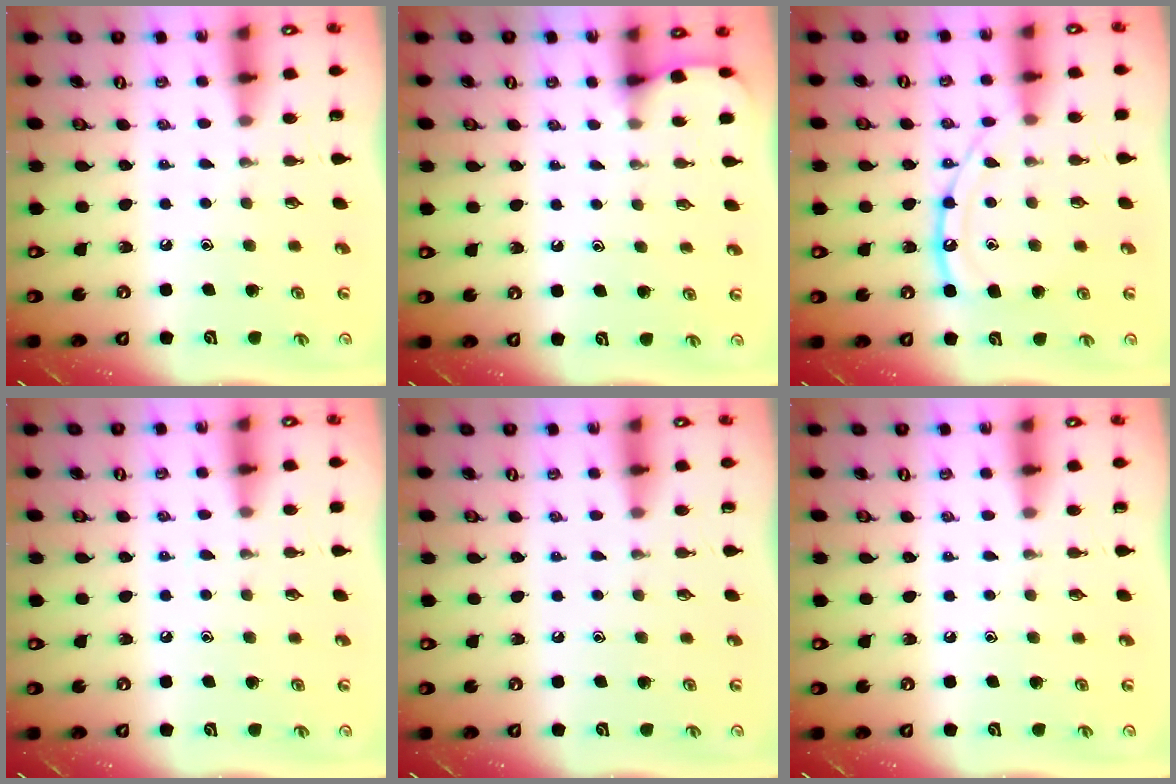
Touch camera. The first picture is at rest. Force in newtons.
{"total": 2.6, "press": 2.6, "slide": 0.2}
{"total": 13.2, "press": 13.1, "slide": 1.1}
{"total": 3.8, "press": 3.7, "slide": 0.6}
{"total": 0.0}
{"total": 0.0}